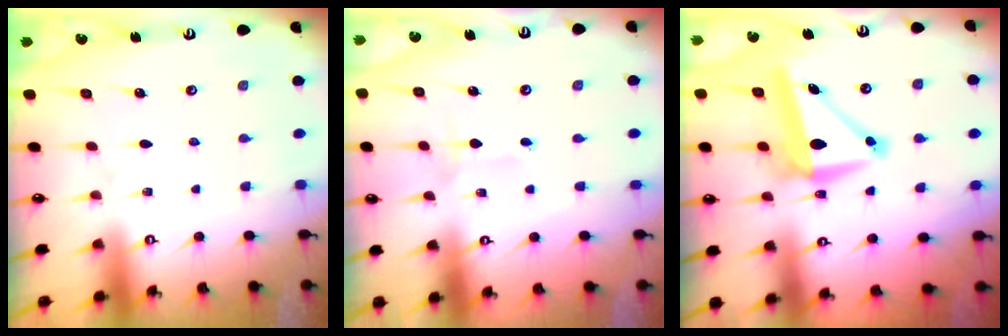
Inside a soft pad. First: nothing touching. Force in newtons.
{"total": 1.4, "press": 1.4, "slide": 0.1}
{"total": 10.3, "press": 9.8, "slide": 3.2}